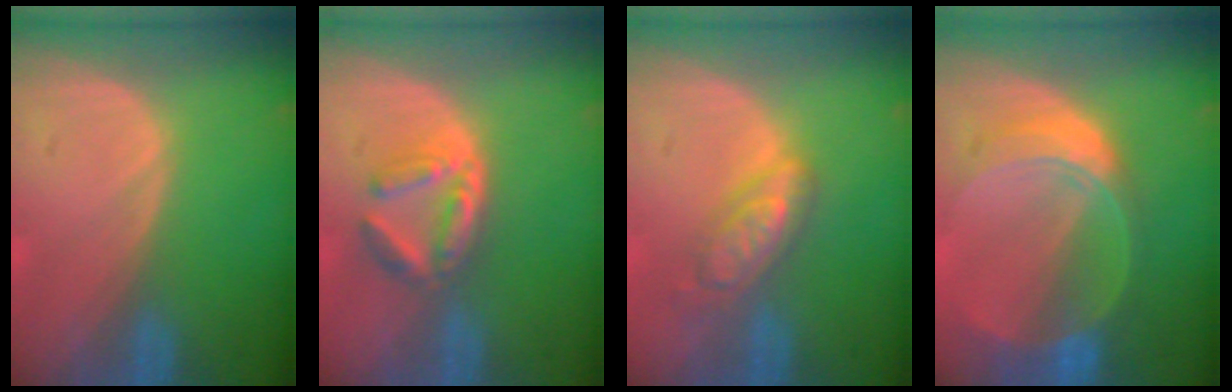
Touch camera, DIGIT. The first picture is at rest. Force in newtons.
{"total": 5.1, "press": 5.0, "slide": 1.1}
{"total": 5.1, "press": 5.1, "slide": 0.2}
{"total": 7.6, "press": 6.8, "slide": 3.5}